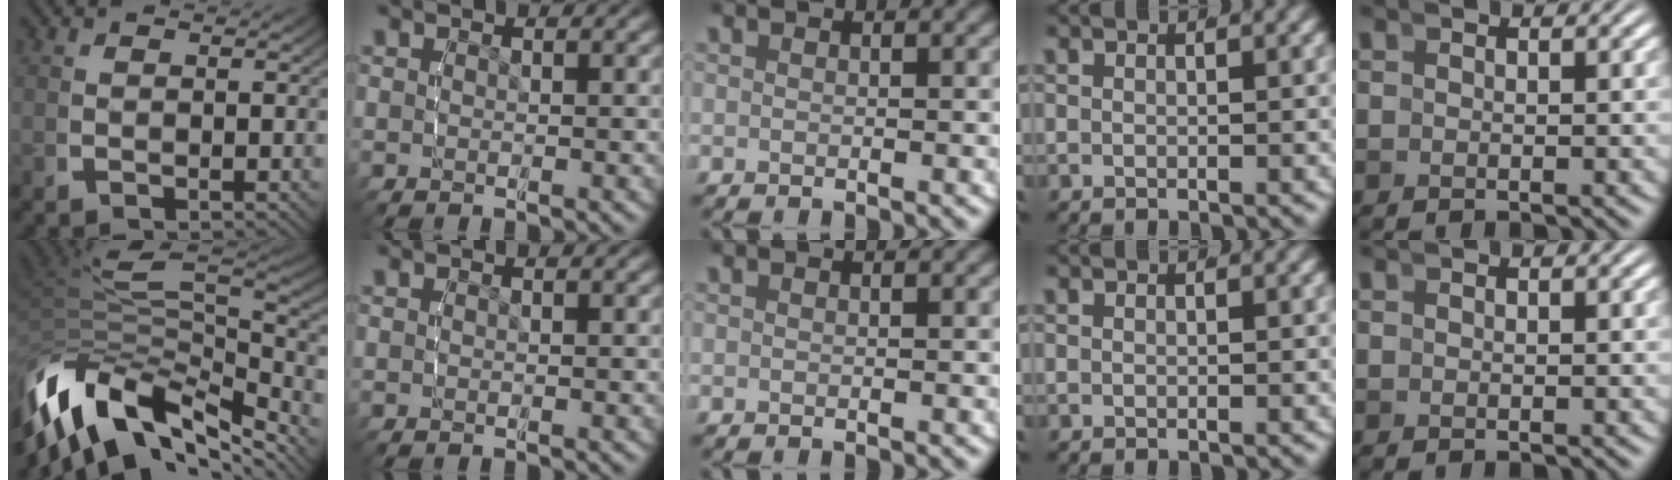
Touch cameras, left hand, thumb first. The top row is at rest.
{"thumb": {"total": 14.5, "force": [-3.5, 8.6, 11.2], "torque": [-0.224, -0.020, -0.042]}}